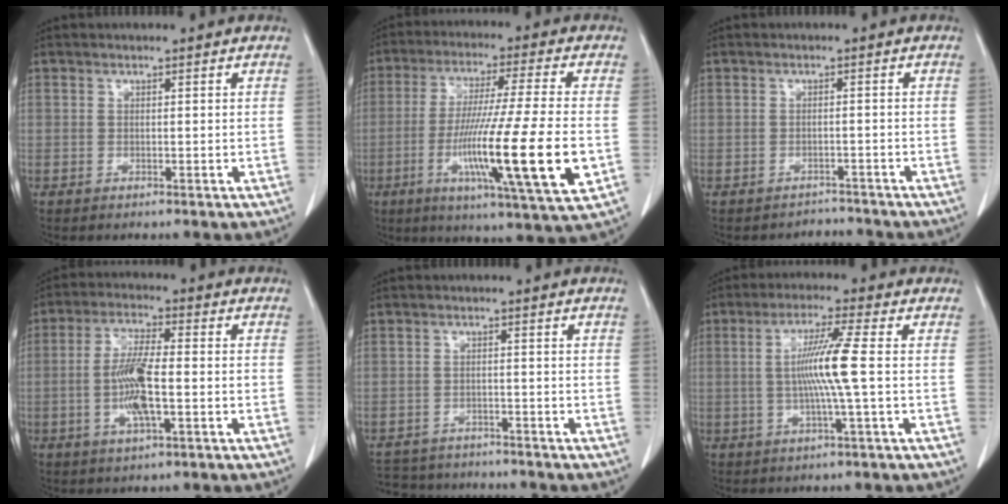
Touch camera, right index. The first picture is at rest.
{"total": 18.4, "force": [-4.5, -0.3, 17.8], "torque": [-0.308, -0.031, -0.079]}
{"total": 2.5, "force": [-2.2, 0.8, -0.9], "torque": [0.011, 0.005, -0.029]}
{"total": 8.1, "force": [-1.7, 1.6, 7.8], "torque": [-0.156, -0.001, -0.034]}
{"total": 8.5, "force": [-7.9, 2.6, 1.6], "torque": [-0.023, 0.007, -0.109]}
{"total": 7.6, "force": [-0.1, -1.3, 7.5], "torque": [-0.145, 0.001, -0.002]}